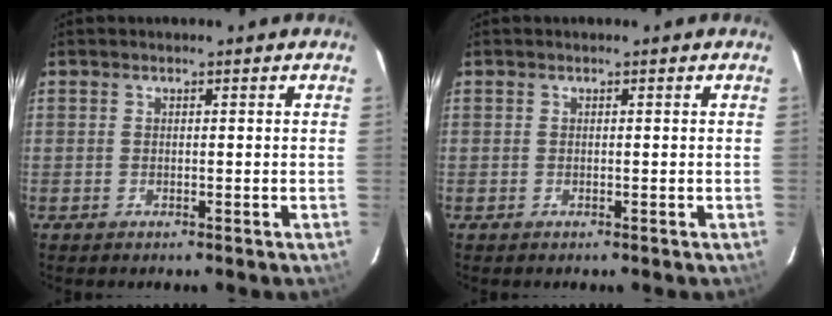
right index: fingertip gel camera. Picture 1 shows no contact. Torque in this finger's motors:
{"motor_torque": [0.00, 0.00, 0.00, 0.00]}